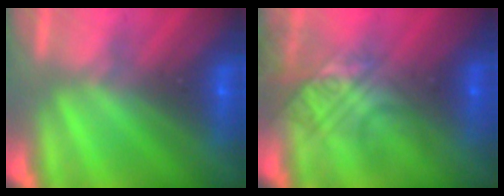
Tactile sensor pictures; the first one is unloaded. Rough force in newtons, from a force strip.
{"total": 2.4}